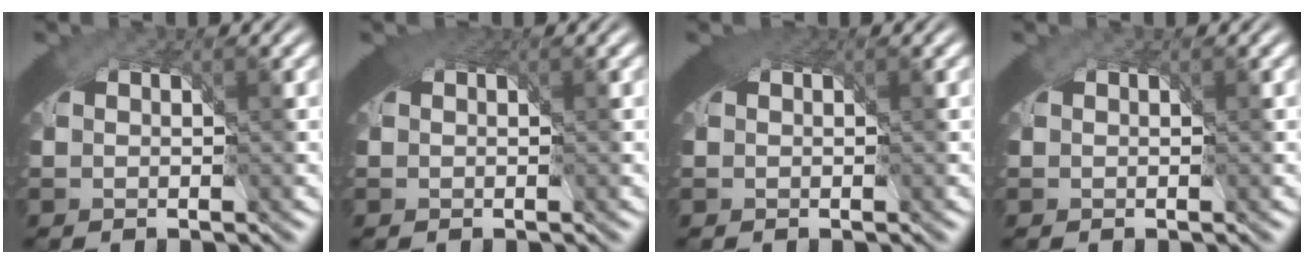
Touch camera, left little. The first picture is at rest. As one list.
[{"total": 0.5, "force": [0.1, 0.3, 0.4], "torque": [-0.006, 0.005, -0.002]}, {"total": 1.0, "force": [0.2, 0.5, 0.8], "torque": [-0.013, 0.006, 0.000]}, {"total": 0.0}]